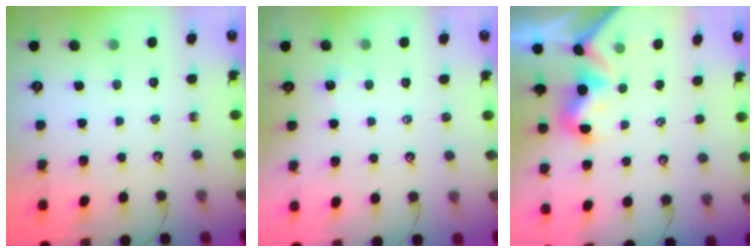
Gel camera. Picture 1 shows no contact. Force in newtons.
{"total": 0.7, "press": 0.5, "slide": 0.6}
{"total": 1.5, "press": 1.3, "slide": 0.7}